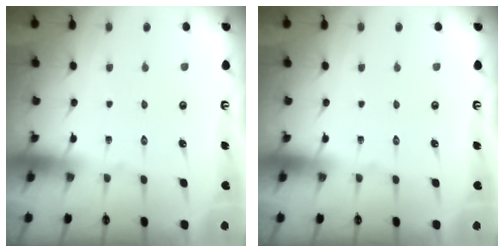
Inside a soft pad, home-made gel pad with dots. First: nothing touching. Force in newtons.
{"total": 0.0}